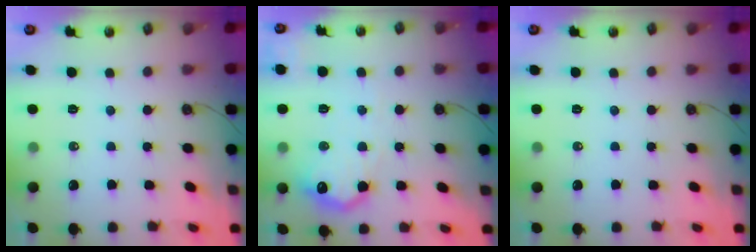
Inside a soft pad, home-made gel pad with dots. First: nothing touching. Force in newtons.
{"total": 14.6, "press": 14.6, "slide": 1.0}
{"total": 0.0}